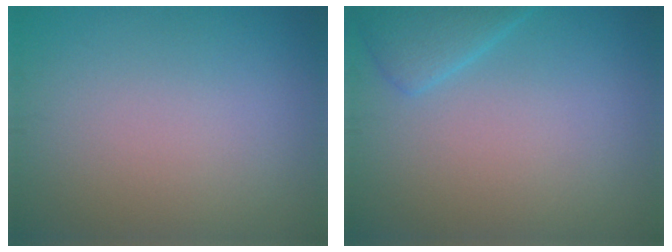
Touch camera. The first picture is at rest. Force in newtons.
{"total": 2.7, "press": 2.7, "slide": 0.2}